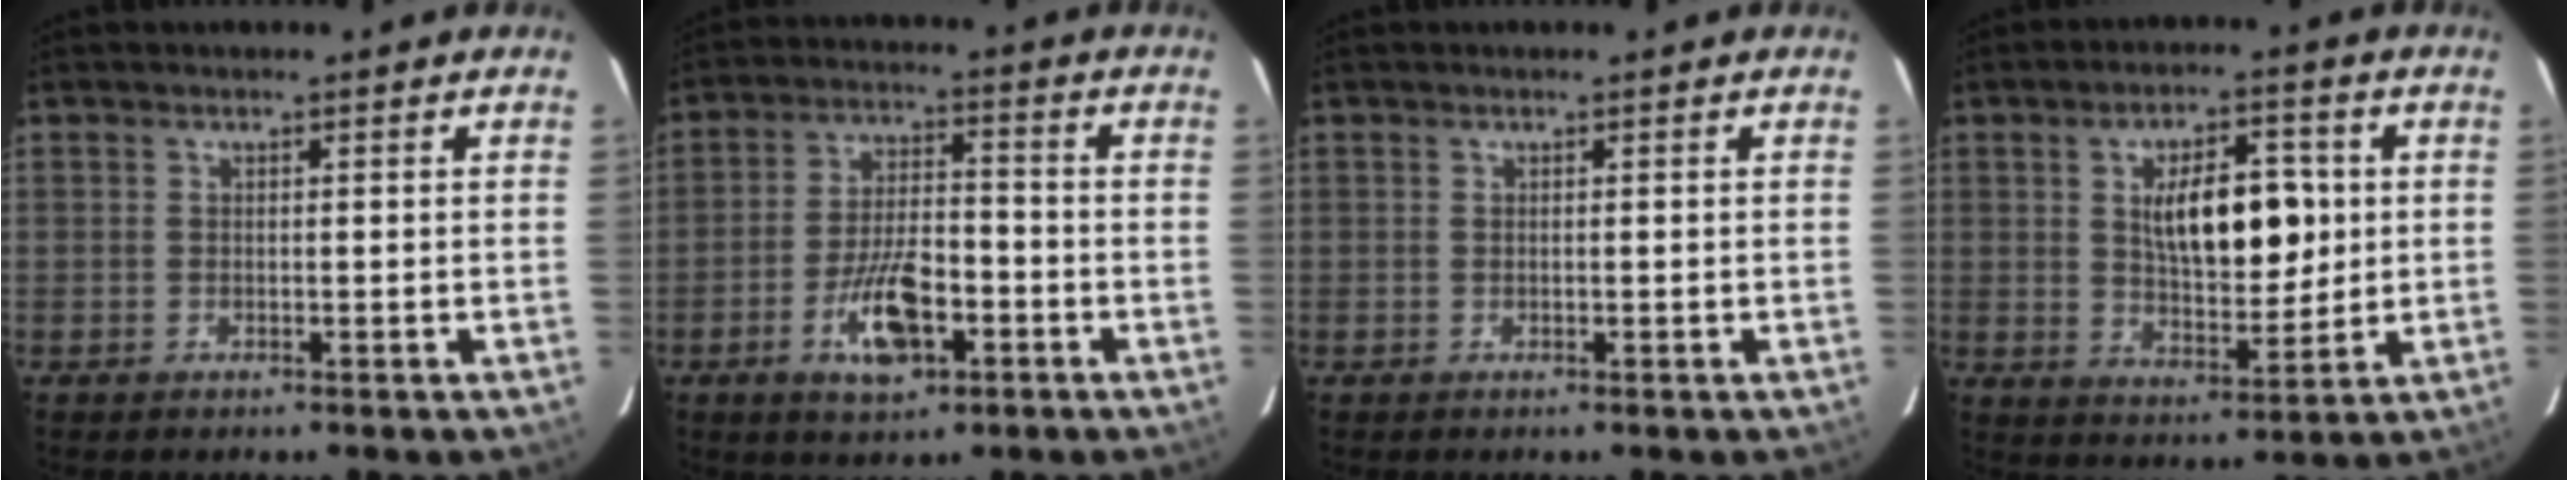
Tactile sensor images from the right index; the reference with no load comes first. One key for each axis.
{"total": 9.5, "fx": -4.0, "fy": 3.6, "fz": 7.8, "tx": -0.151, "ty": 0.003, "tz": -0.068}
{"total": 0.0}
{"total": 11.0, "fx": 2.0, "fy": 4.6, "fz": 9.8, "tx": -0.161, "ty": 0.009, "tz": 0.038}